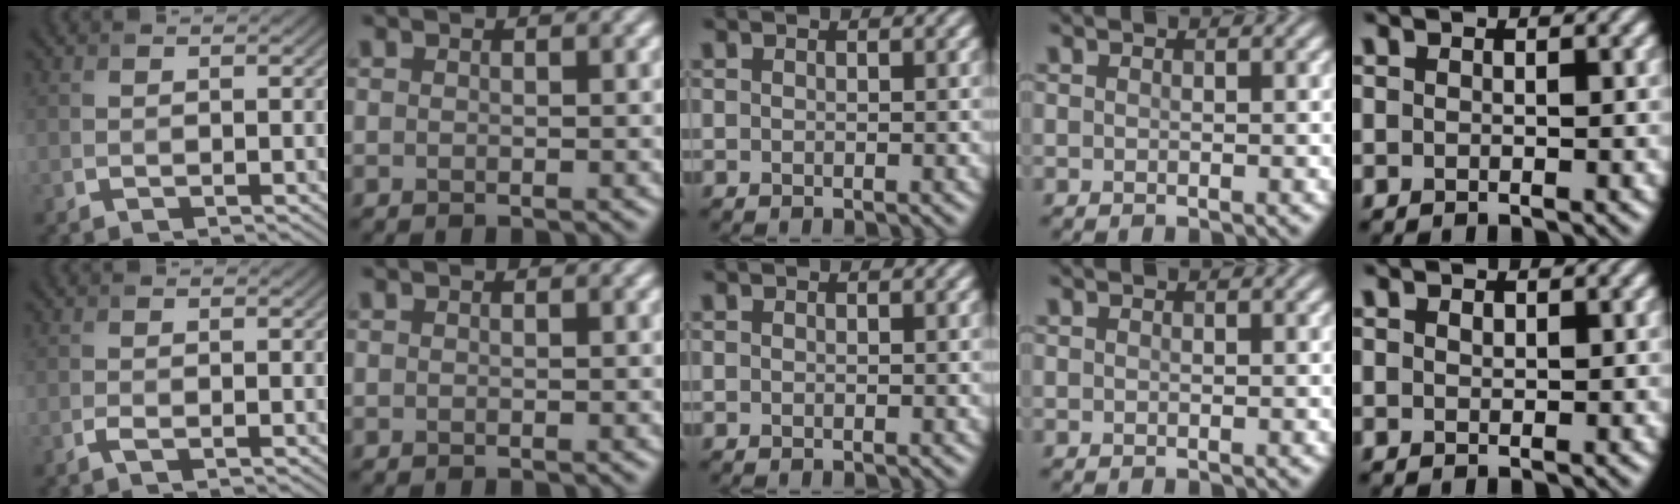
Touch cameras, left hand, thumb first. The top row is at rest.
{"thumb": {"total": 0.8, "force": [-0.4, 0.2, 0.7], "torque": [-0.018, 0.000, -0.009]}, "little": {"total": 0.5, "force": [0.3, 0.3, 0.2], "torque": [-0.006, 0.000, 0.006]}}